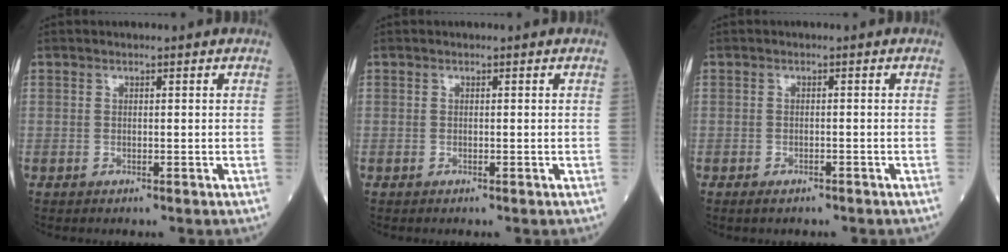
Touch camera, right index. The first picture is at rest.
{"total": 0.0}
{"total": 2.7, "force": [-2.0, 1.3, 1.3], "torque": [-0.031, -0.005, -0.023]}